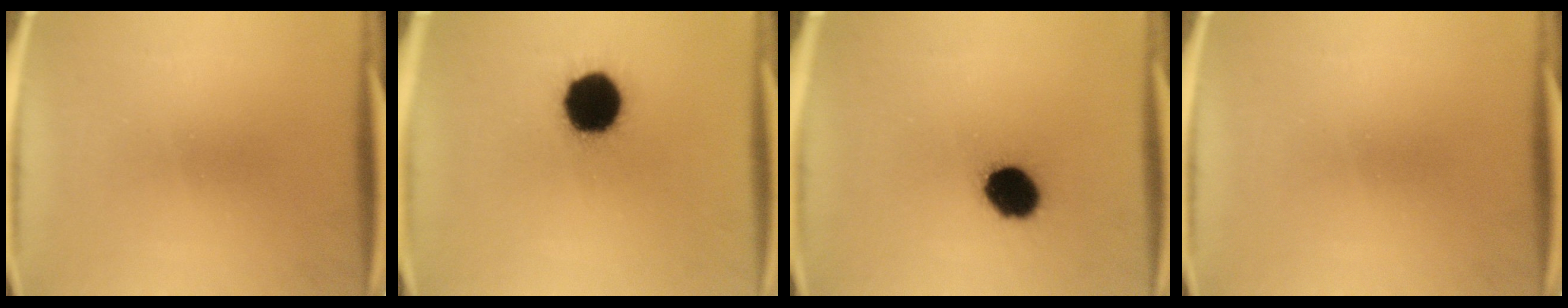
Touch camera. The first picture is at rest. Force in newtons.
{"total": 16.9}
{"total": 10.8}
{"total": 0.0}